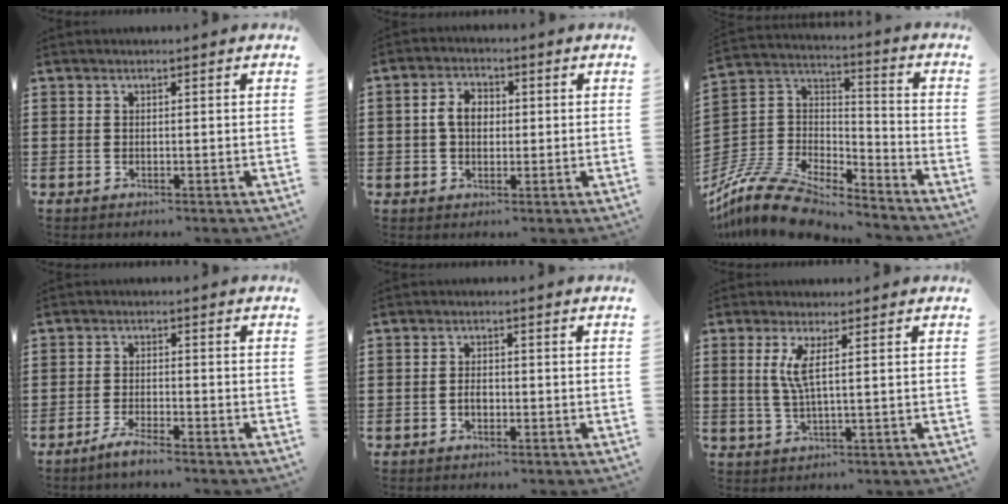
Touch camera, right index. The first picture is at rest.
{"total": 4.3, "force": [0.2, 2.9, 3.1], "torque": [-0.067, 0.013, 0.000]}
{"total": 11.3, "force": [-10.3, 2.7, 3.9], "torque": [-0.100, 0.008, -0.209]}
{"total": 2.7, "force": [-2.4, 0.0, 1.2], "torque": [-0.028, 0.002, -0.047]}
{"total": 1.8, "force": [-0.6, 1.0, 1.4], "torque": [-0.027, 0.002, -0.011]}
{"total": 4.0, "force": [1.0, 0.1, 3.9], "torque": [-0.086, -0.007, 0.012]}